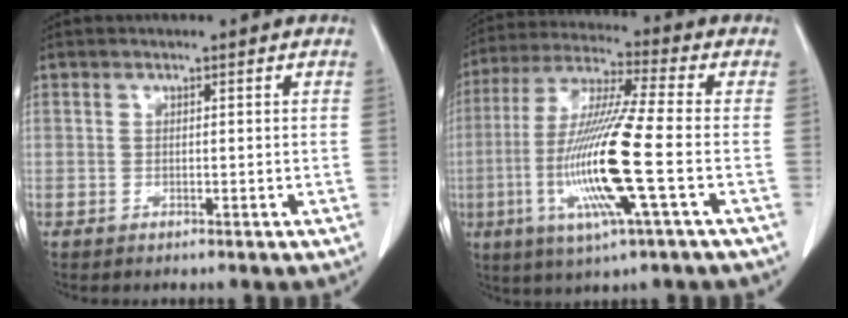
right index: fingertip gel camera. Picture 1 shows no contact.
{"total": 16.1, "force": [-3.7, 0.0, 15.7], "torque": [-0.326, -0.014, -0.078]}